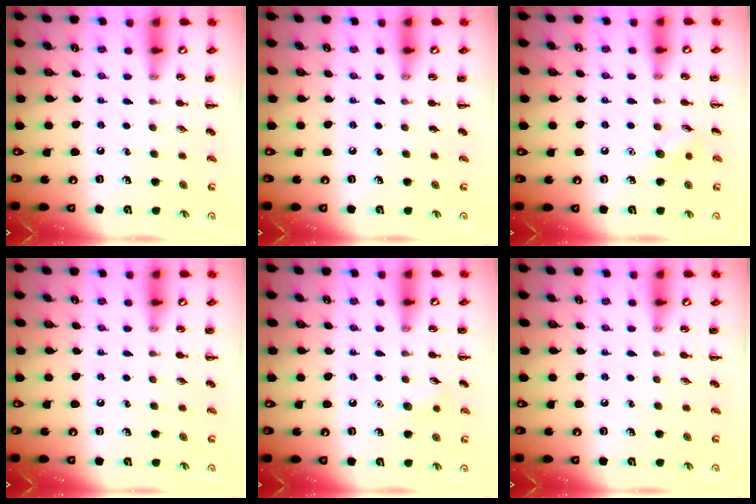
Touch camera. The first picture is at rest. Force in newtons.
{"total": 0.0}
{"total": 6.6, "press": 6.5, "slide": 1.4}
{"total": 0.0}
{"total": 5.6, "press": 5.5, "slide": 1.2}
{"total": 0.0}